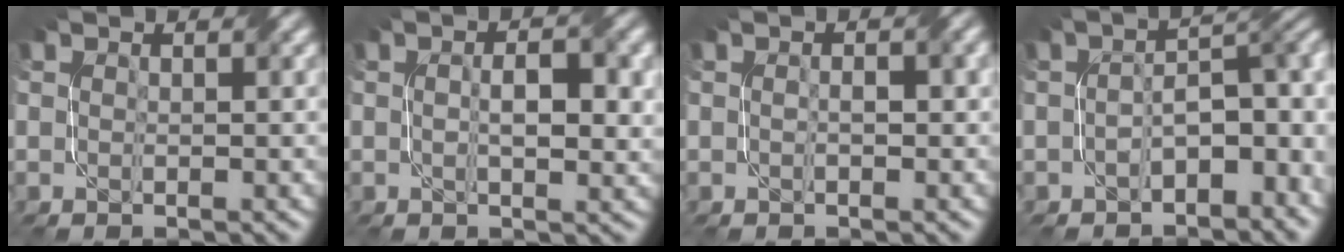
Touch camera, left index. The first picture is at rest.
{"total": 4.1, "force": [0.3, 1.5, 3.8], "torque": [-0.068, 0.002, 0.006]}
{"total": 1.2, "force": [-0.2, 0.4, 1.1], "torque": [-0.022, 0.002, -0.002]}
{"total": 6.2, "force": [-2.0, 3.1, 5.0], "torque": [-0.061, 0.011, -0.037]}